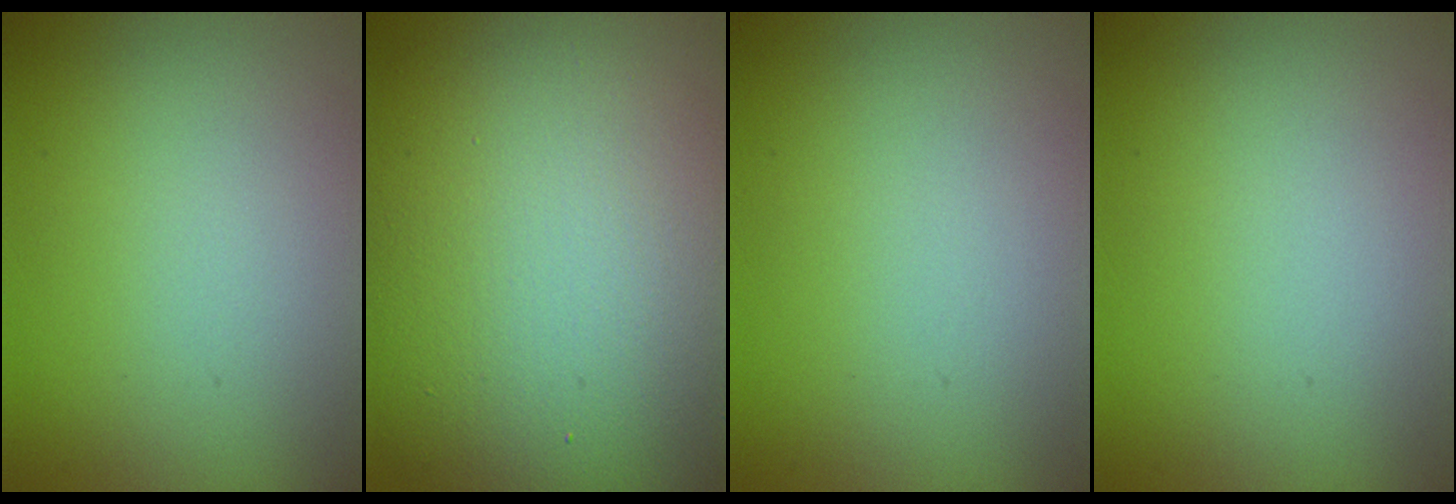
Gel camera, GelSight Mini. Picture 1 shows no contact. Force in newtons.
{"total": 16.8, "press": 16.8, "slide": 0.8}
{"total": 0.0}
{"total": 0.0}